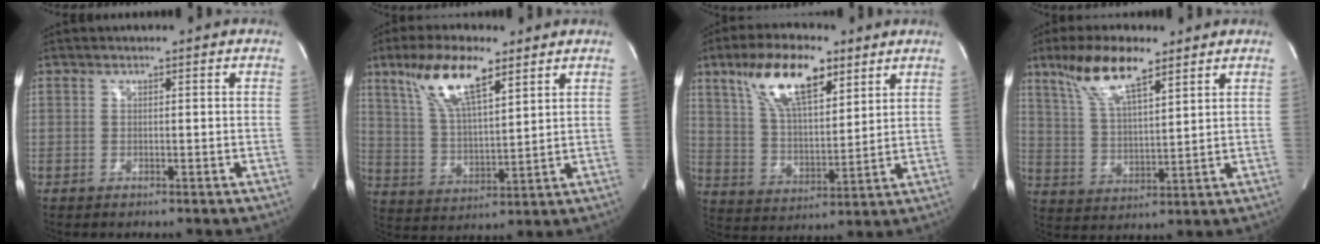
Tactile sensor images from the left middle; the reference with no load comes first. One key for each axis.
{"total": 12.0, "fx": 7.2, "fy": 3.0, "fz": 9.0, "tx": -0.179, "ty": 0.013, "tz": 0.141}
{"total": 14.1, "fx": 8.2, "fy": 4.9, "fz": 10.4, "tx": -0.195, "ty": 0.015, "tz": 0.153}
{"total": 11.0, "fx": 7.3, "fy": 2.6, "fz": 7.8, "tx": -0.157, "ty": 0.013, "tz": 0.142}